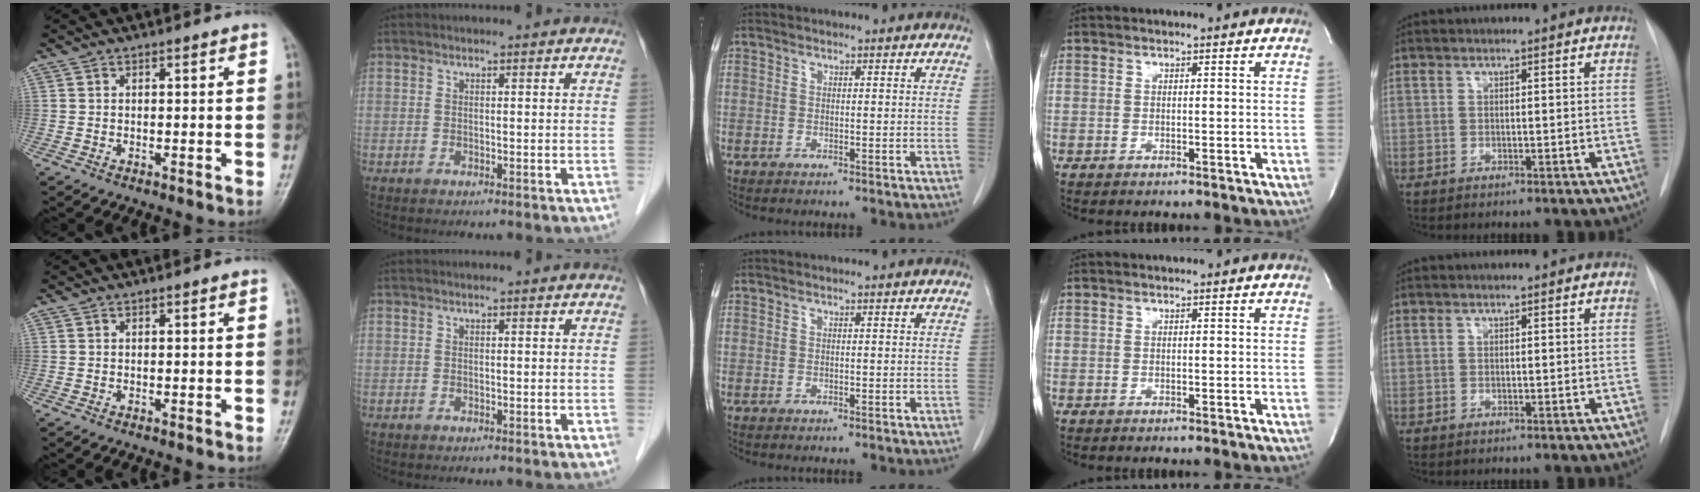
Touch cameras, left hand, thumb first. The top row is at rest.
{}